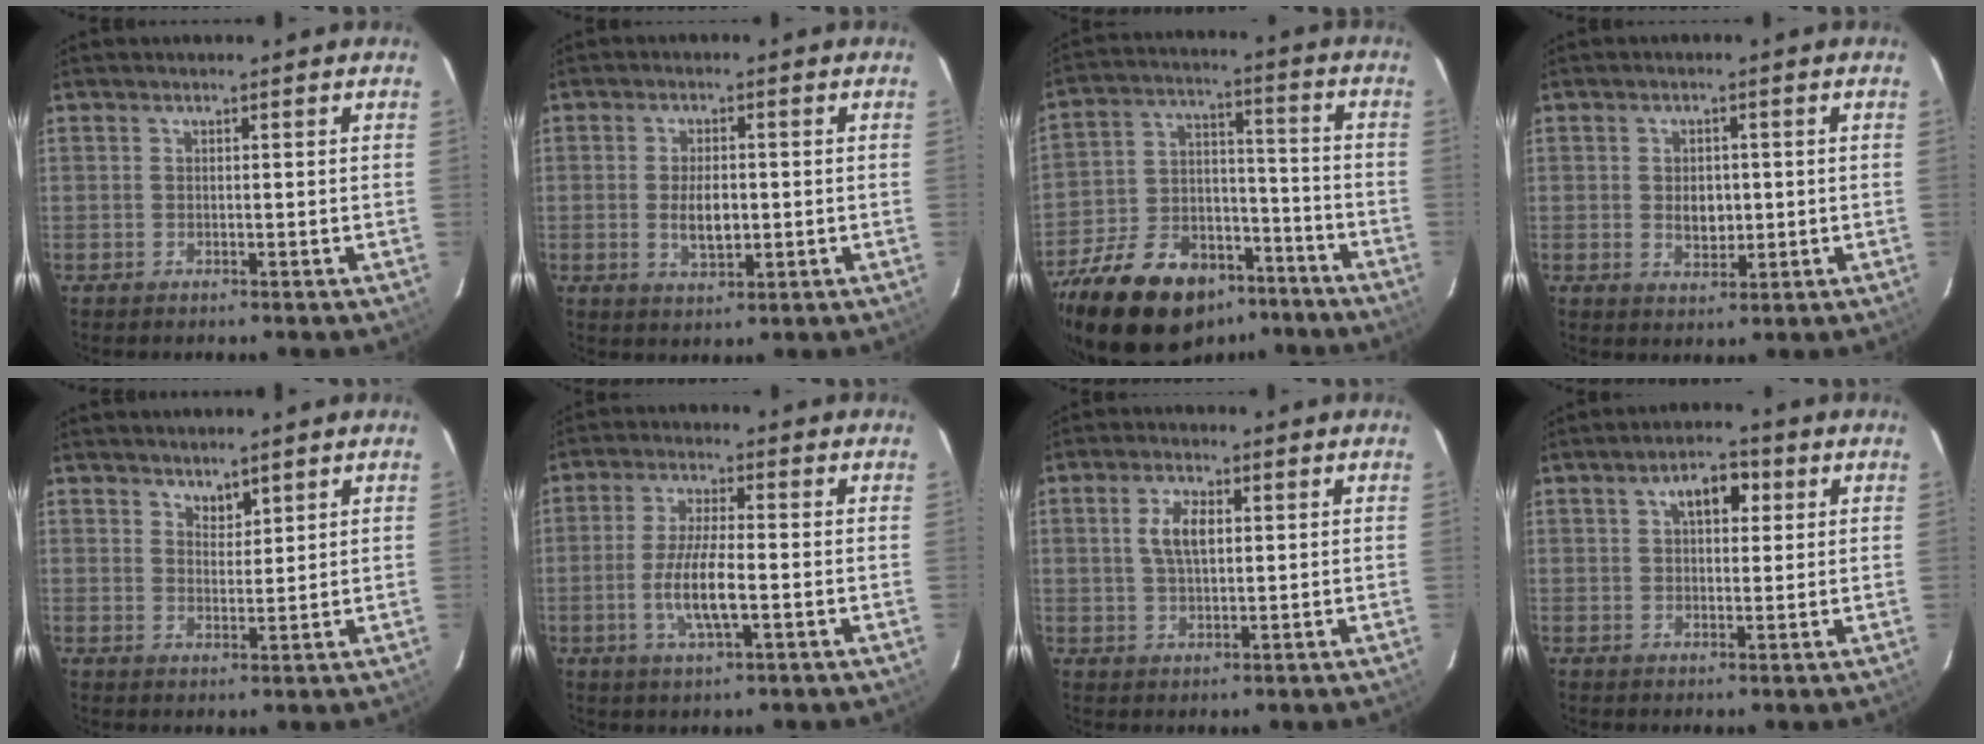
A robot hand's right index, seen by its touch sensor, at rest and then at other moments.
{"total": 5.4, "force": [-0.6, 2.6, 4.7], "torque": [-0.090, -0.004, -0.007]}
{"total": 25.5, "force": [-17.3, 13.8, 12.7], "torque": [-0.279, 0.018, -0.260]}
{"total": 4.3, "force": [-0.1, 3.0, 3.0], "torque": [-0.050, 0.000, 0.003]}
{"total": 2.6, "force": [2.2, 1.1, 0.8], "torque": [-0.008, 0.001, 0.040]}
{"total": 8.3, "force": [-2.0, 1.8, 7.9], "torque": [-0.157, -0.005, -0.040]}
{"total": 5.2, "force": [1.2, 2.5, 4.4], "torque": [-0.082, 0.007, 0.024]}
{"total": 5.6, "force": [2.0, 3.2, 4.1], "torque": [-0.065, 0.021, 0.033]}